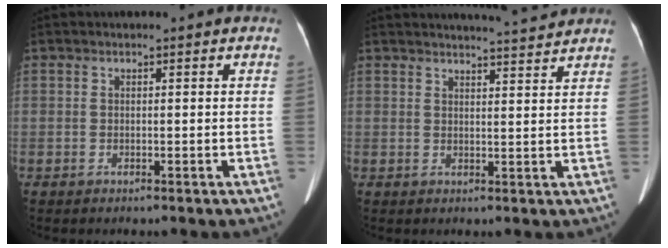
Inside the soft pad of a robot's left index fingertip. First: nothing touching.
{"total": 6.5, "force": [6.3, -0.4, 1.5], "torque": [-0.030, 0.000, 0.077]}